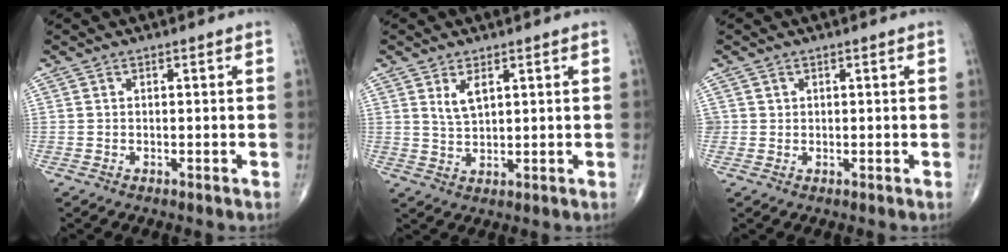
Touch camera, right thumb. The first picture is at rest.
{"total": 3.7, "force": [1.8, 1.6, 2.8], "torque": [-0.049, -0.012, 0.039]}
{"total": 0.9, "force": [0.2, 0.8, 0.0], "torque": [0.012, 0.002, 0.002]}